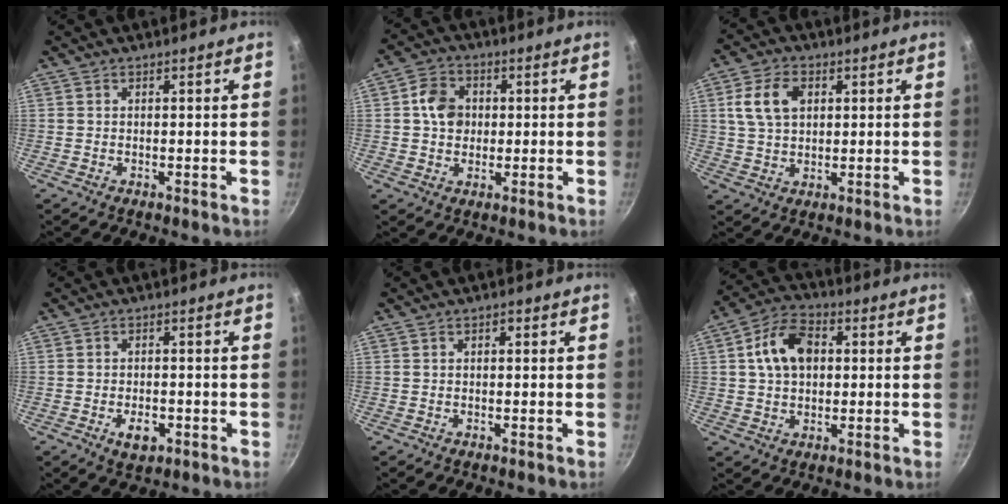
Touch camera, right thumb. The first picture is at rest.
{"total": 6.9, "force": [0.8, 5.8, 3.7], "torque": [-0.041, 0.012, 0.003]}
{"total": 8.4, "force": [2.4, 5.8, 5.7], "torque": [-0.092, 0.005, 0.041]}
{"total": 4.3, "force": [-1.6, 2.6, 3.1], "torque": [-0.042, 0.006, -0.021]}
{"total": 0.9, "force": [0.3, 0.5, 0.7], "torque": [-0.008, 0.006, 0.005]}
{"total": 11.0, "force": [1.9, 7.7, 7.6], "torque": [-0.114, 0.018, 0.022]}